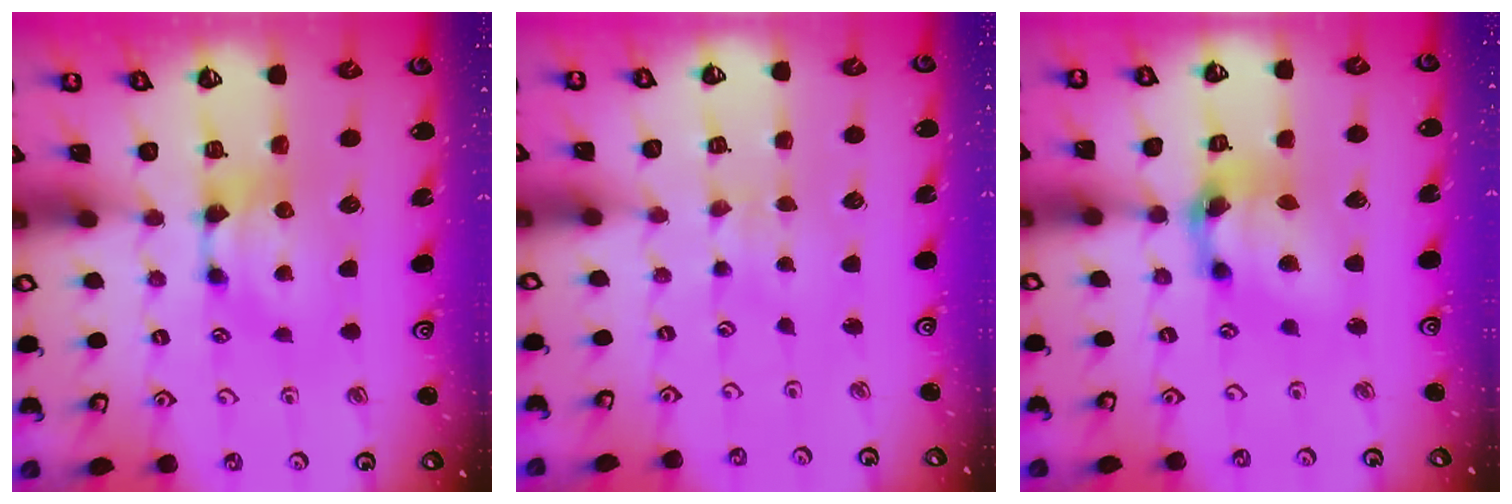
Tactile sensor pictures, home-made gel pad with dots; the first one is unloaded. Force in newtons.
{"total": 3.4, "press": 3.4, "slide": 0.1}
{"total": 6.5, "press": 6.1, "slide": 2.1}